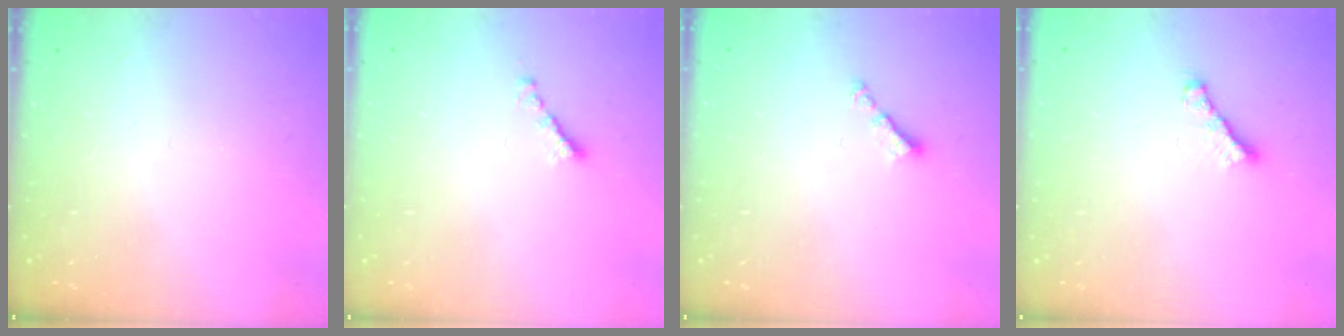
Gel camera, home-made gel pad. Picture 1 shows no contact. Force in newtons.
{"total": 2.1, "press": 2.1, "slide": 0.3}
{"total": 3.0, "press": 2.9, "slide": 0.5}
{"total": 1.9, "press": 1.8, "slide": 0.6}